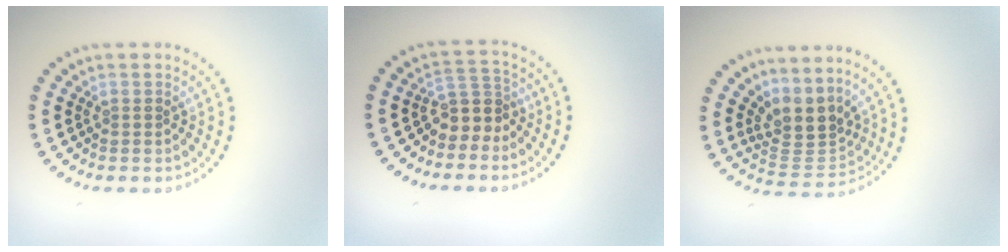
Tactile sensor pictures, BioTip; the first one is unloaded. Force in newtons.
{"total": 2.9, "press": 2.0, "slide": 2.0}
{"total": 3.5, "press": 2.4, "slide": 2.5}